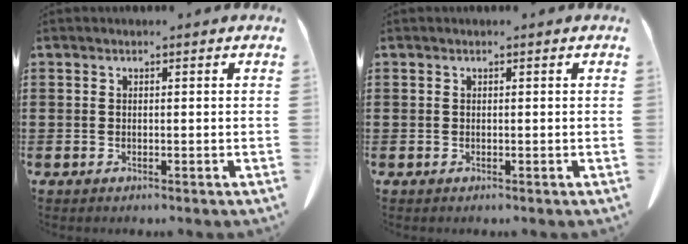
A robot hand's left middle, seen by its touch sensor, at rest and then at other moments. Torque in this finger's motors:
{"motor_torque": [-0.07, 0.07, 0.00, -0.01]}